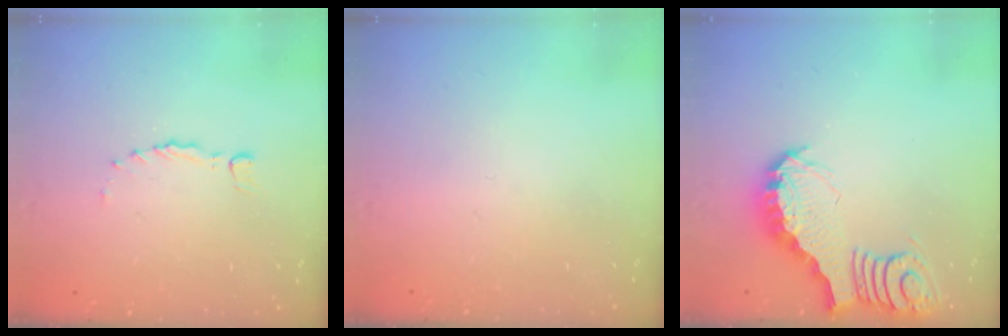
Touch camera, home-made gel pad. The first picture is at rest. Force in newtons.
{"total": 0.0}
{"total": 3.7, "press": 3.7, "slide": 0.5}